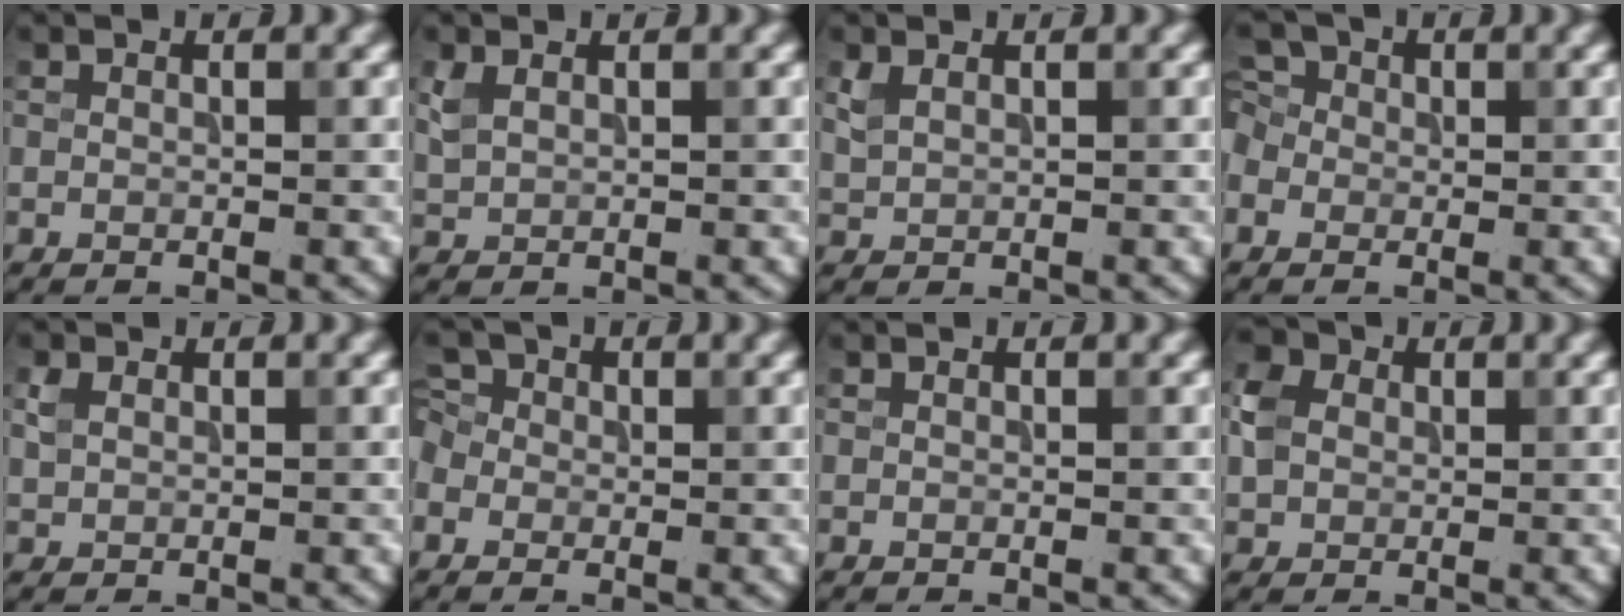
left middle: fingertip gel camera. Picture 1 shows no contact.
{"total": 1.6, "force": [0.8, 1.0, 0.9], "torque": [-0.025, 0.001, 0.021]}
{"total": 1.3, "force": [0.8, 0.7, 0.8], "torque": [-0.021, 0.000, 0.021]}
{"total": 3.6, "force": [0.0, 3.3, 1.4], "torque": [-0.022, 0.022, -0.023]}
{"total": 1.4, "force": [0.5, 1.1, 0.7], "torque": [-0.015, 0.003, 0.011]}
{"total": 3.2, "force": [0.0, 3.0, 1.3], "torque": [-0.016, 0.020, -0.022]}
{"total": 0.0}
{"total": 3.1, "force": [0.4, 2.7, 1.5], "torque": [-0.034, 0.005, 0.005]}